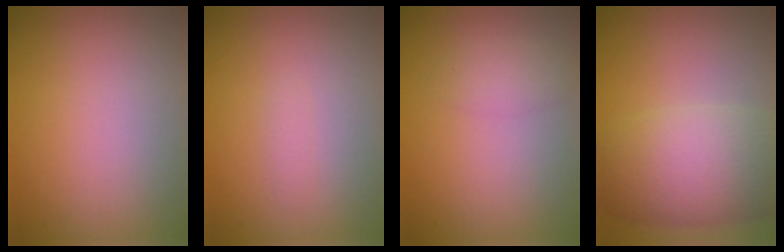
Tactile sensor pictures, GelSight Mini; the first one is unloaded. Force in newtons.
{"total": 0.6, "press": 0.6, "slide": 0.1}
{"total": 1.5, "press": 1.5, "slide": 0.1}
{"total": 8.4, "press": 8.4, "slide": 0.3}